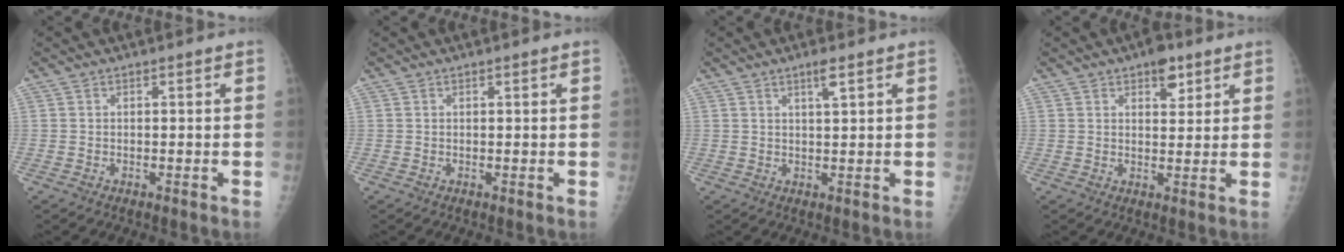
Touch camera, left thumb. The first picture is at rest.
{"total": 0.5, "force": [0.3, 0.1, 0.5], "torque": [-0.008, 0.001, 0.004]}
{"total": 2.7, "force": [1.6, 0.3, 2.2], "torque": [-0.039, -0.007, 0.028]}
{"total": 4.9, "force": [3.0, 2.5, 3.0], "torque": [-0.023, -0.014, 0.040]}